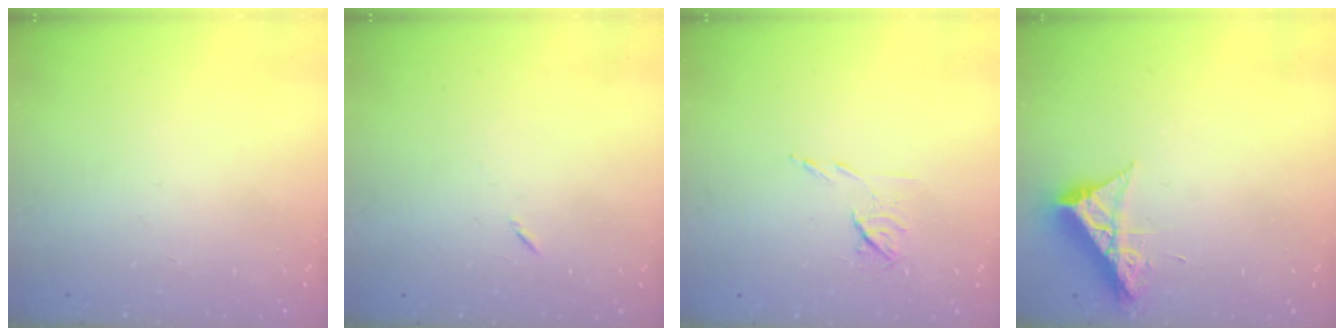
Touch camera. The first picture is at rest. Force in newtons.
{"total": 4.9, "press": 4.5, "slide": 1.9}
{"total": 6.4, "press": 6.3, "slide": 0.9}
{"total": 8.9, "press": 8.9, "slide": 0.3}